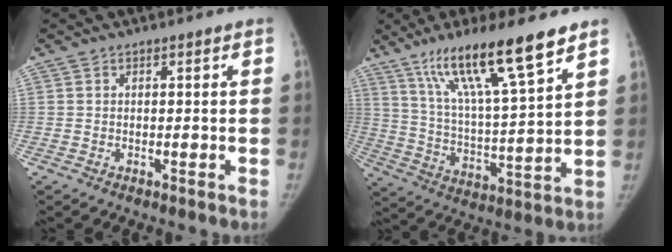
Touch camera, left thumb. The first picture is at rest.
{"total": 18.0, "force": [11.9, 2.1, 13.4], "torque": [-0.221, -0.050, 0.212]}